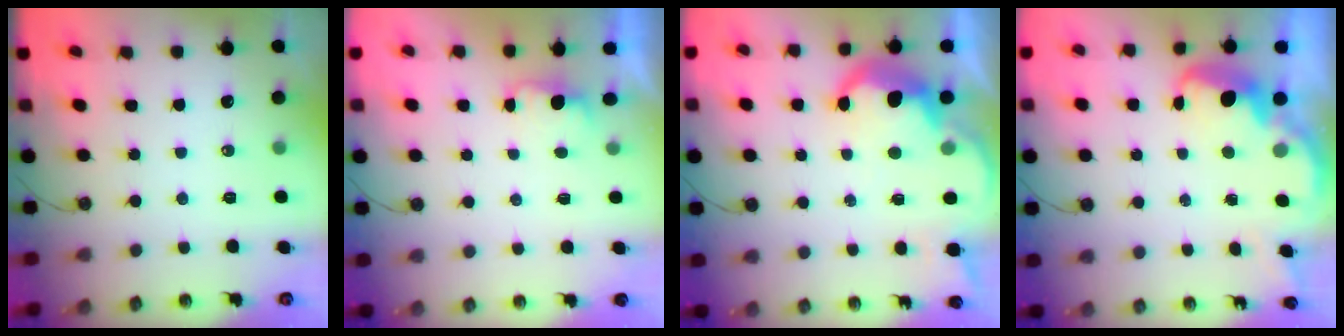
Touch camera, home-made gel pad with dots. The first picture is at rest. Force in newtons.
{"total": 1.4, "press": 1.2, "slide": 0.8}
{"total": 11.3, "press": 11.2, "slide": 1.0}
{"total": 3.3, "press": 3.2, "slide": 0.5}